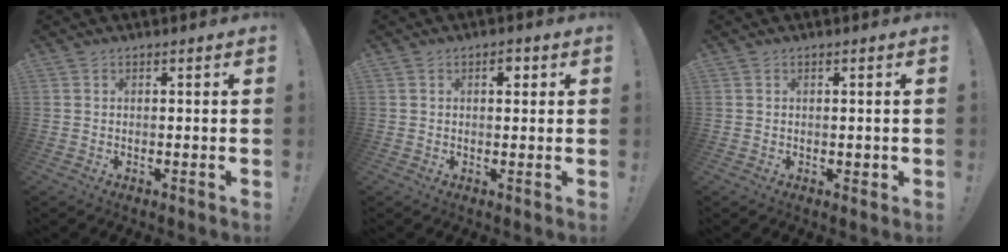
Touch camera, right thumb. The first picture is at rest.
{"total": 2.3, "force": [0.9, 1.4, 1.7], "torque": [-0.012, -0.002, 0.009]}
{"total": 1.0, "force": [0.1, 0.7, 0.7], "torque": [-0.003, 0.001, 0.000]}